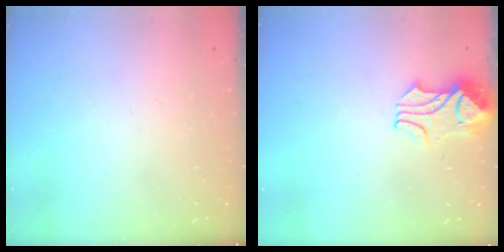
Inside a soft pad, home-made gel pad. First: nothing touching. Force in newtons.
{"total": 2.4, "press": 2.3, "slide": 0.8}